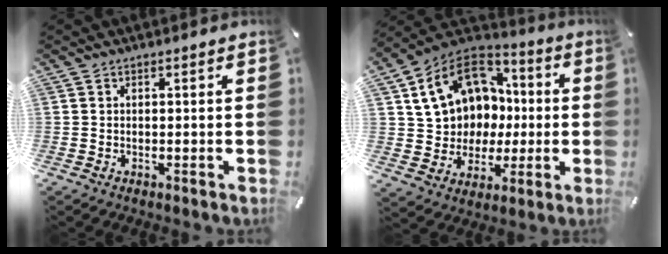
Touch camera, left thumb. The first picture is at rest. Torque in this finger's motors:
{"motor_torque": [2.44, 2.57, 0.52, -0.06, 0.45]}